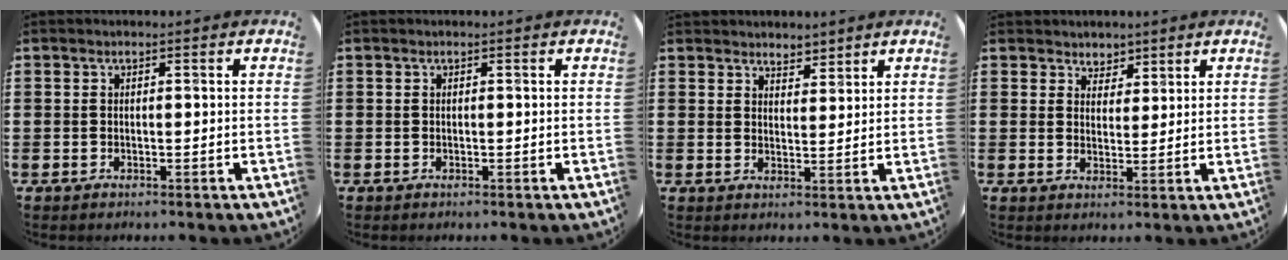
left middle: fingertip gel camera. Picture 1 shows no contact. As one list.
[{"total": 0.0}, {"total": 3.0, "force": [2.9, 0.8, -0.1], "torque": [-0.002, -0.008, 0.054]}, {"total": 3.0, "force": [2.6, 1.5, -0.3], "torque": [-0.002, -0.001, 0.051]}]